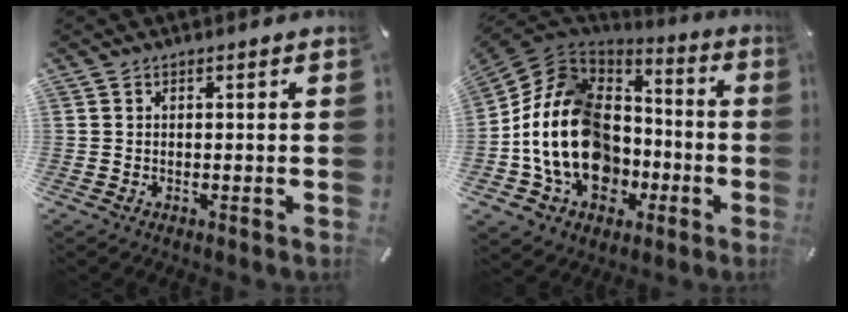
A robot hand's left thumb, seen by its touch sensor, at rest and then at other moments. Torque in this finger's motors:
{"motor_torque": [1.74, 3.27, 2.75, 0.02, 0.97]}